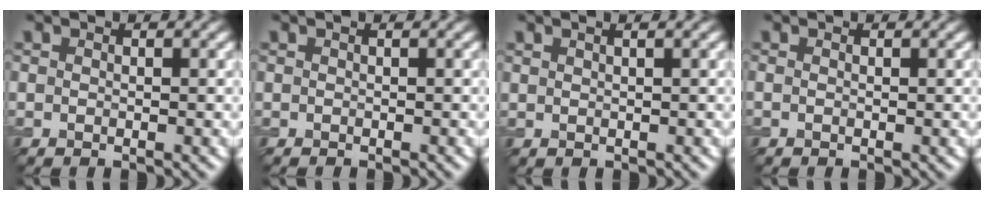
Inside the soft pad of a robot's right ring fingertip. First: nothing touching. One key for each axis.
{"total": 0.6, "fx": -0.2, "fy": 0.3, "fz": 0.5, "tx": 0.002, "ty": 0.001, "tz": -0.004}
{"total": 2.2, "fx": 1.3, "fy": 1.0, "fz": 1.5, "tx": 0.000, "ty": 0.002, "tz": -0.004}
{"total": 0.8, "fx": 0.0, "fy": 0.2, "fz": 0.7, "tx": -0.011, "ty": -0.004, "tz": -0.004}